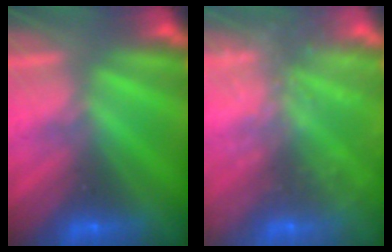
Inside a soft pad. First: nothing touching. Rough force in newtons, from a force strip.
{"total": 8.7}